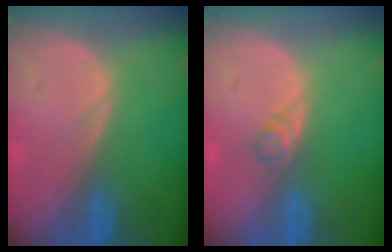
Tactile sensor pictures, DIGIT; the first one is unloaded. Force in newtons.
{"total": 1.6, "press": 1.6, "slide": 0.2}